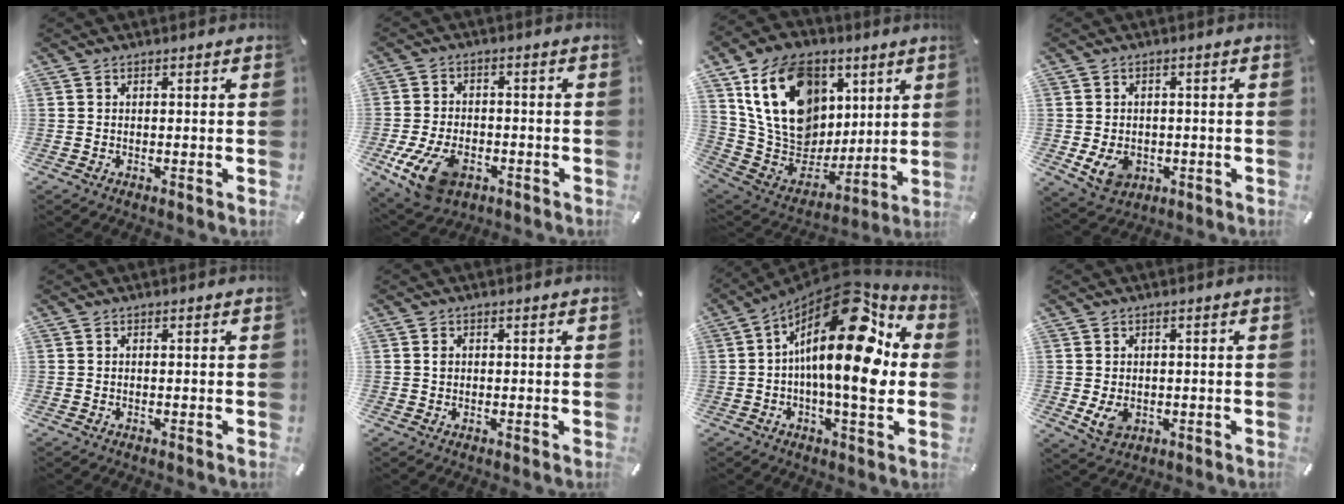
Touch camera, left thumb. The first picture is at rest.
{"total": 12.1, "force": [-5.0, 7.8, 7.8], "torque": [-0.155, 0.015, -0.086]}
{"total": 22.2, "force": [7.9, 17.3, 11.4], "torque": [-0.192, -0.027, 0.156]}
{"total": 6.4, "force": [-1.4, 5.2, 3.4], "torque": [-0.068, -0.001, -0.026]}
{"total": 0.0}
{"total": 0.9, "force": [0.1, 0.8, 0.3], "torque": [0.001, 0.000, -0.001]}
{"total": 22.8, "force": [4.7, 8.6, 20.6], "torque": [-0.335, -0.051, 0.070]}
{"total": 4.5, "force": [-0.5, 3.6, 2.6], "torque": [-0.048, -0.007, -0.012]}